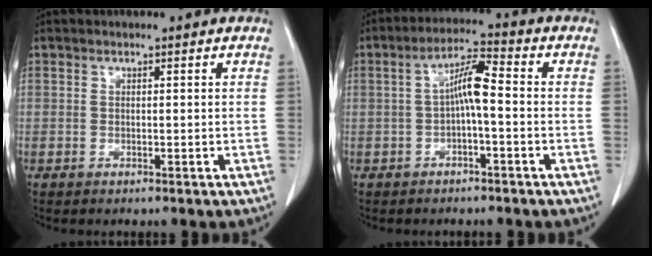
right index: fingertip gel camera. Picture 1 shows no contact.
{"total": 5.8, "force": [-0.4, 1.0, 5.7], "torque": [-0.108, 0.021, -0.010]}